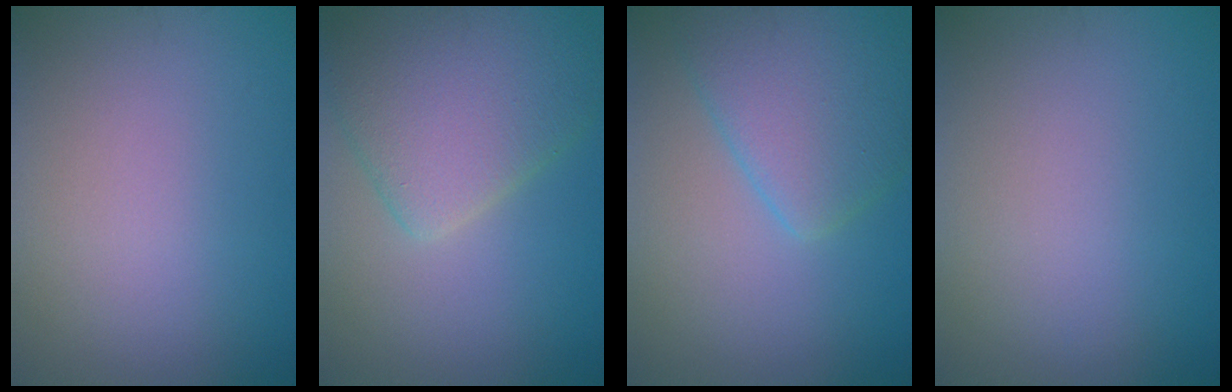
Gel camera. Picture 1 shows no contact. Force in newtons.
{"total": 7.1, "press": 7.1, "slide": 0.3}
{"total": 6.0, "press": 6.0, "slide": 0.2}
{"total": 0.0}